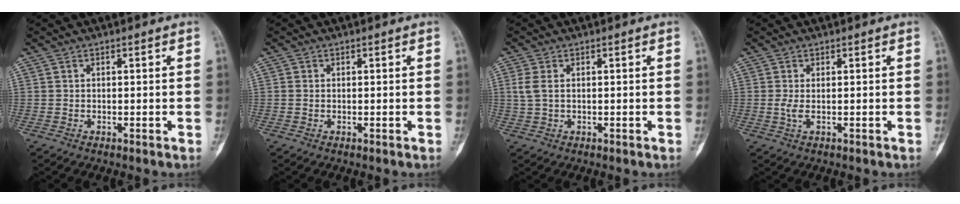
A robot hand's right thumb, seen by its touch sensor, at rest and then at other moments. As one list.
[{"total": 0.5, "force": [0.0, 0.5, 0.3], "torque": [-0.006, 0.001, 0.000]}, {"total": 3.1, "force": [0.4, 1.9, 2.4], "torque": [-0.069, 0.003, 0.010]}, {"total": 1.6, "force": [0.0, 0.4, 1.6], "torque": [-0.042, -0.005, 0.002]}]